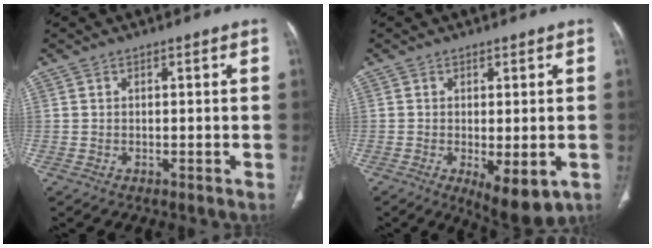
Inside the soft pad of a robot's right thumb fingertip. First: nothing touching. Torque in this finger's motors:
{"motor_torque": [-0.04, 0.21, 0.18, -0.11, 0.06]}